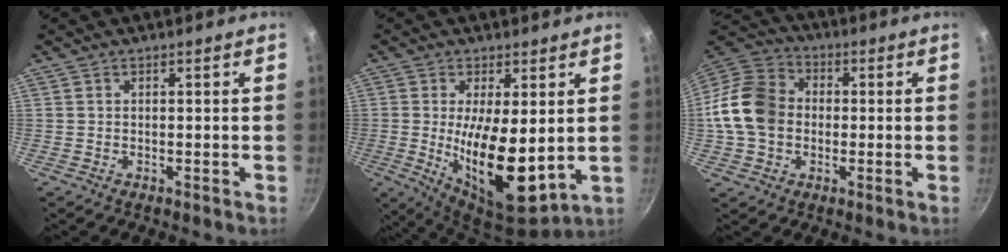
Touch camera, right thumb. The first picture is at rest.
{"total": 15.1, "force": [0.1, 5.9, 13.9], "torque": [-0.223, -0.031, 0.013]}
{"total": 12.9, "force": [-0.5, 10.7, 7.2], "torque": [-0.107, 0.024, -0.026]}